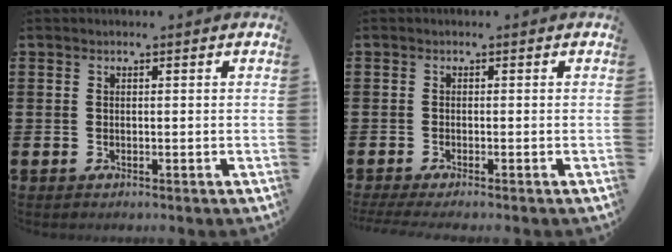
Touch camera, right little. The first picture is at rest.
{"total": 1.2, "force": [-0.9, -0.2, 0.7], "torque": [-0.009, 0.002, -0.017]}